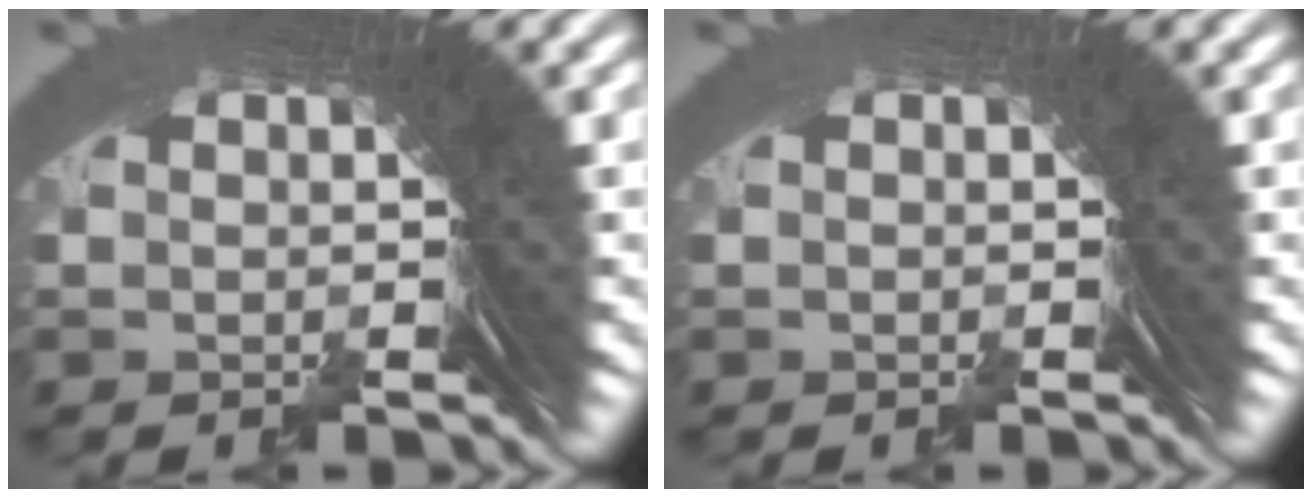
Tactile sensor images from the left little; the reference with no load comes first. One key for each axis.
{"total": 0.8, "fx": -0.3, "fy": -0.5, "fz": -0.5, "tx": 0.011, "ty": 0.003, "tz": -0.005}